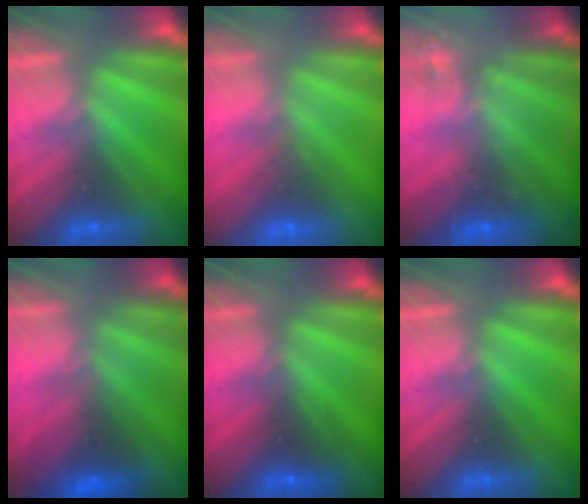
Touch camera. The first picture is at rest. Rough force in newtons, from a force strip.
{"total": 4.9}
{"total": 2.1}
{"total": 2.3}
{"total": 2.5}
{"total": 0.0}